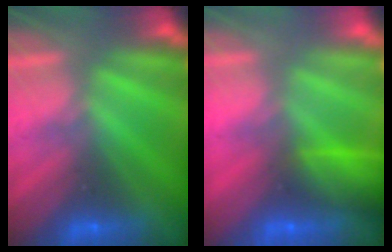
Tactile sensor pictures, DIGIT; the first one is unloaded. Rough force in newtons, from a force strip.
{"total": 10.7}